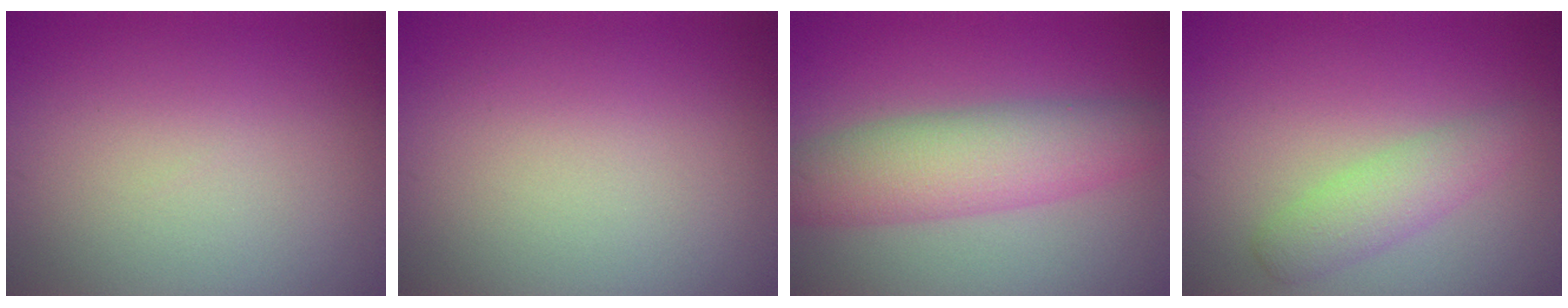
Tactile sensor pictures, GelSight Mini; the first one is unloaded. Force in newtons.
{"total": 0.0}
{"total": 6.3, "press": 6.3, "slide": 0.1}
{"total": 2.8, "press": 2.8, "slide": 0.1}